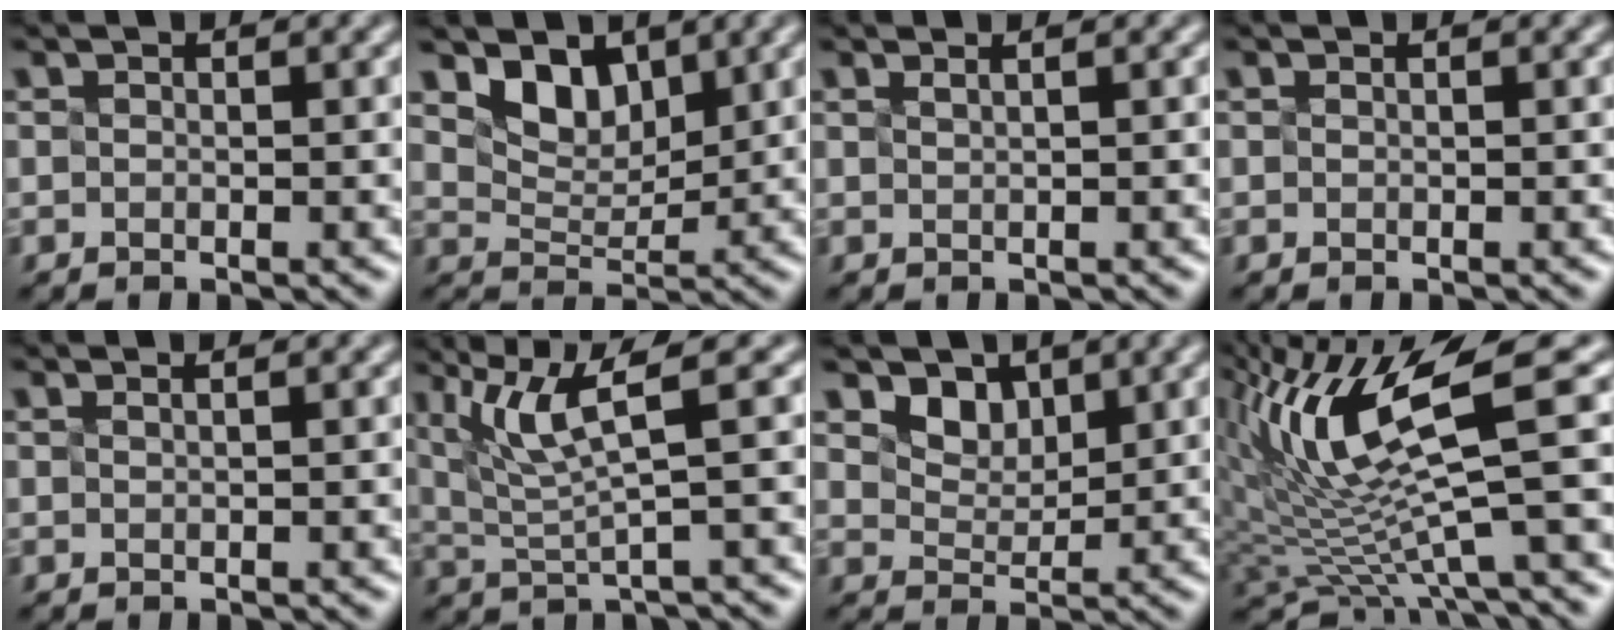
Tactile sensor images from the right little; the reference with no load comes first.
{"total": 2.0, "force": [1.8, 0.9, 0.3], "torque": [-0.029, -0.013, 0.055]}
{"total": 1.9, "force": [1.3, 0.9, 0.9], "torque": [-0.005, 0.021, 0.015]}
{"total": 0.5, "force": [0.1, 0.4, 0.3], "torque": [0.005, 0.006, -0.004]}
{"total": 1.7, "force": [1.0, 0.9, 0.9], "torque": [-0.005, 0.018, 0.009]}
{"total": 4.5, "force": [2.0, 0.3, 4.0], "torque": [-0.095, -0.001, 0.066]}
{"total": 1.4, "force": [1.2, 0.7, -0.2], "torque": [-0.023, -0.016, 0.051]}
{"total": 9.3, "force": [3.0, 2.4, 8.5], "torque": [-0.175, -0.017, 0.093]}